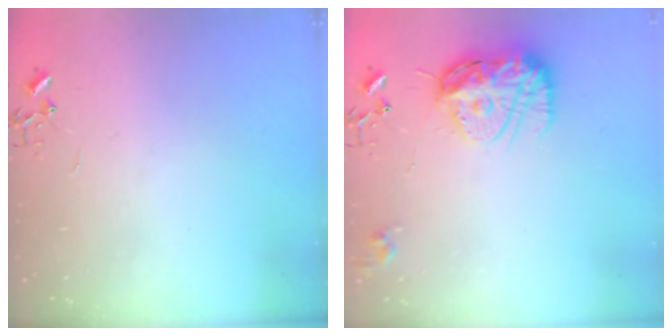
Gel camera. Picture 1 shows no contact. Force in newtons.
{"total": 14.9, "press": 14.8, "slide": 1.2}